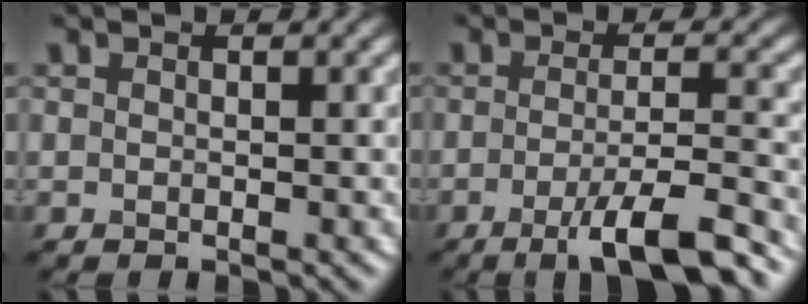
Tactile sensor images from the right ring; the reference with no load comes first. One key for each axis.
{"total": 6.7, "fx": -3.5, "fy": 1.2, "fz": 5.6, "tx": -0.088, "ty": -0.001, "tz": -0.059}